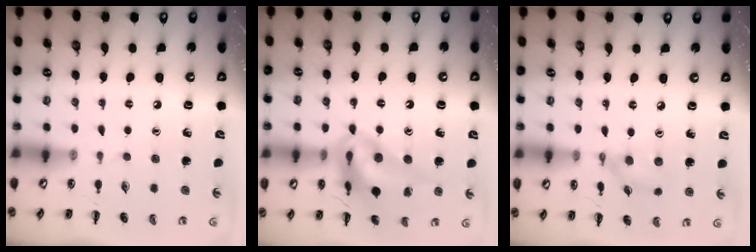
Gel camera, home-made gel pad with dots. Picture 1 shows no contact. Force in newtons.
{"total": 16.1, "press": 15.8, "slide": 3.1}
{"total": 7.6, "press": 7.5, "slide": 1.0}